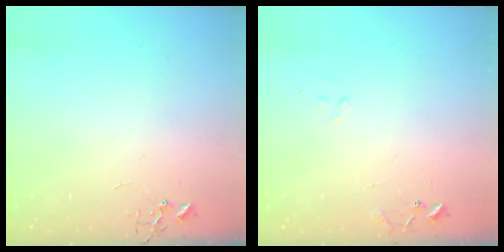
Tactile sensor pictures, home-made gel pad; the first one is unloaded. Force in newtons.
{"total": 7.6, "press": 7.6, "slide": 0.7}